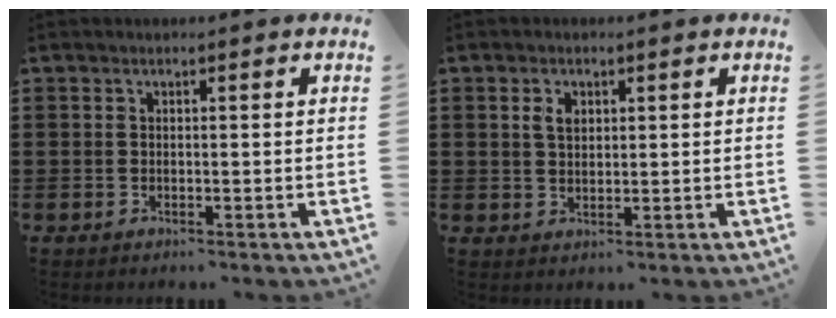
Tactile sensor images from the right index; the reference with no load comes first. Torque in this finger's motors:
{"motor_torque": [0.47, -0.36, 0.26, 0.06]}